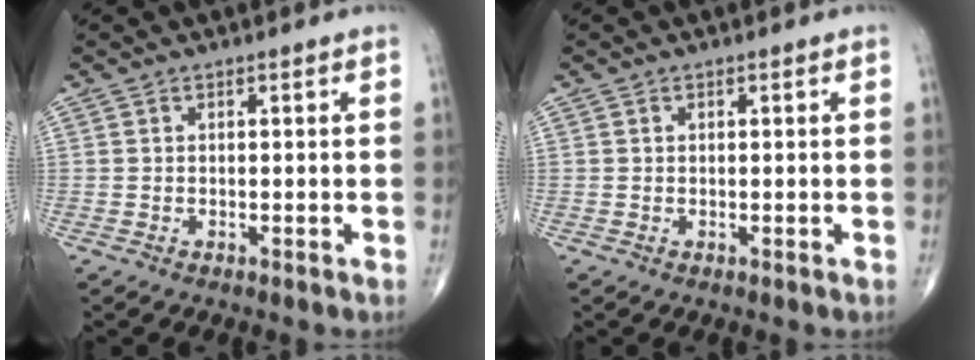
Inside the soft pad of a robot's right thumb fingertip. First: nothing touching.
{"total": 0.0}